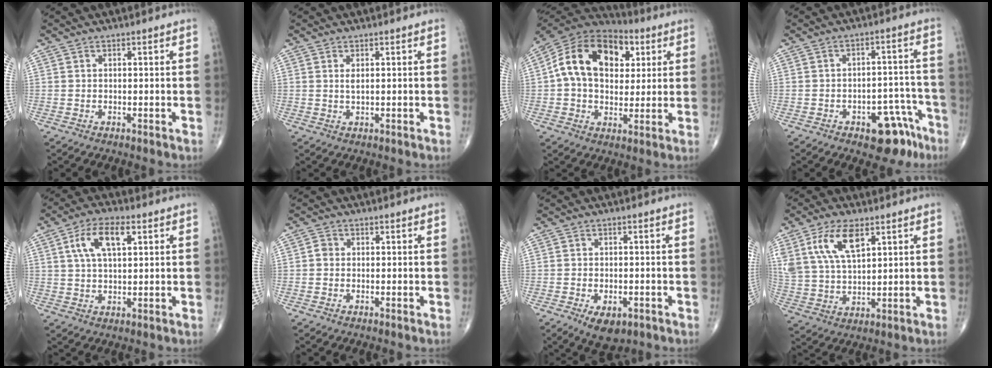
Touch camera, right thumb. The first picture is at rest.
{"total": 1.4, "force": [0.5, 0.5, 1.2], "torque": [-0.025, -0.004, 0.012]}
{"total": 19.3, "force": [4.6, 13.1, 13.5], "torque": [-0.209, 0.013, 0.067]}
{"total": 9.6, "force": [-5.6, 5.0, 5.9], "torque": [-0.041, 0.052, -0.067]}
{"total": 8.8, "force": [3.1, 4.0, 7.2], "torque": [-0.134, 0.005, 0.055]}
{"total": 1.3, "force": [-0.1, 1.1, 0.6], "torque": [-0.005, 0.003, -0.006]}
{"total": 5.9, "force": [-2.8, 3.3, 4.1], "torque": [-0.062, 0.005, -0.033]}
{"total": 11.5, "force": [5.7, 5.3, 8.5], "torque": [-0.167, -0.013, 0.116]}